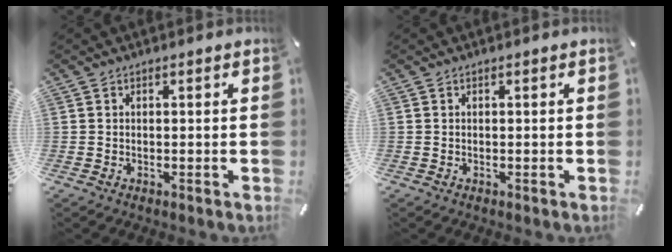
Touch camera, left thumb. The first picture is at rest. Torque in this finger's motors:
{"motor_torque": [0.01, 0.02, -0.03, -0.03, 0.00]}